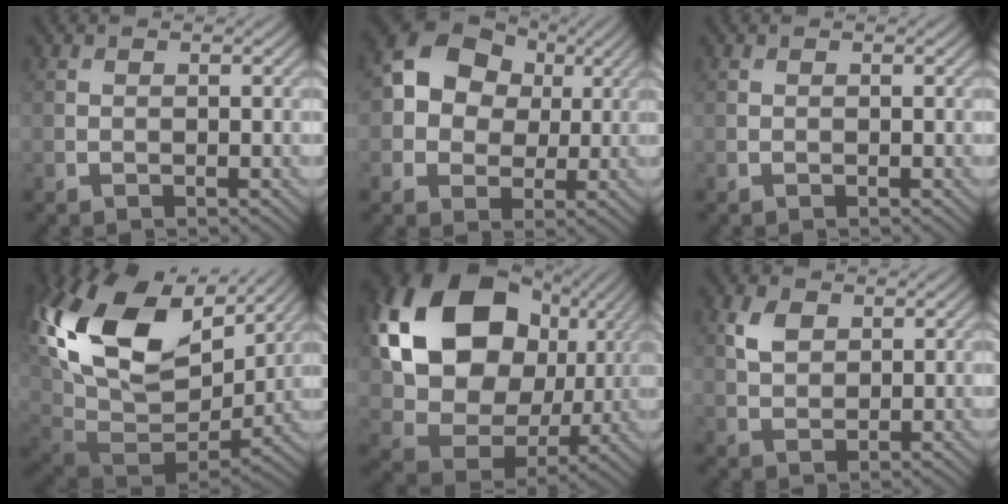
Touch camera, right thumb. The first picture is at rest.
{"total": 10.0, "force": [2.0, 8.1, 5.6], "torque": [-0.122, 0.018, 0.018]}
{"total": 0.0}
{"total": 21.9, "force": [8.6, 13.6, 14.9], "torque": [-0.329, 0.021, 0.172]}
{"total": 19.2, "force": [5.8, 14.3, 11.4], "torque": [-0.267, 0.009, 0.125]}
{"total": 3.4, "force": [1.6, 2.2, 2.1], "torque": [-0.051, 0.003, 0.031]}